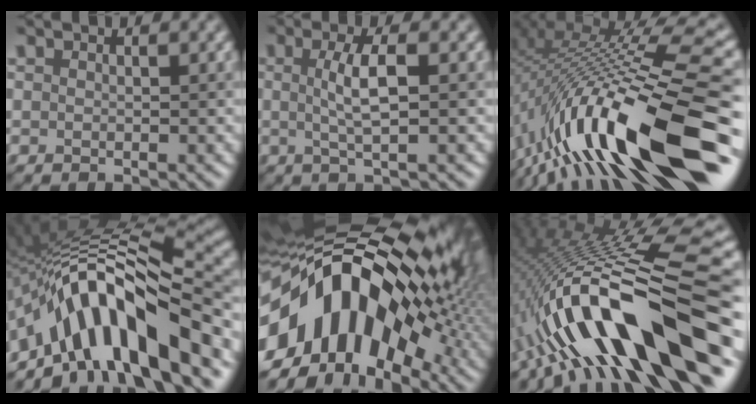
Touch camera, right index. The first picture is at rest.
{"total": 3.7, "force": [0.3, 0.7, 3.6], "torque": [-0.065, 0.004, 0.002]}
{"total": 18.4, "force": [-5.1, 4.3, 17.2], "torque": [-0.279, 0.028, -0.101]}
{"total": 13.6, "force": [-5.6, 5.0, 11.4], "torque": [-0.170, 0.028, -0.099]}
{"total": 18.1, "force": [0.1, 10.8, 14.5], "torque": [-0.222, 0.023, -0.015]}
{"total": 15.5, "force": [-4.7, 3.8, 14.3], "torque": [-0.229, 0.026, -0.068]}